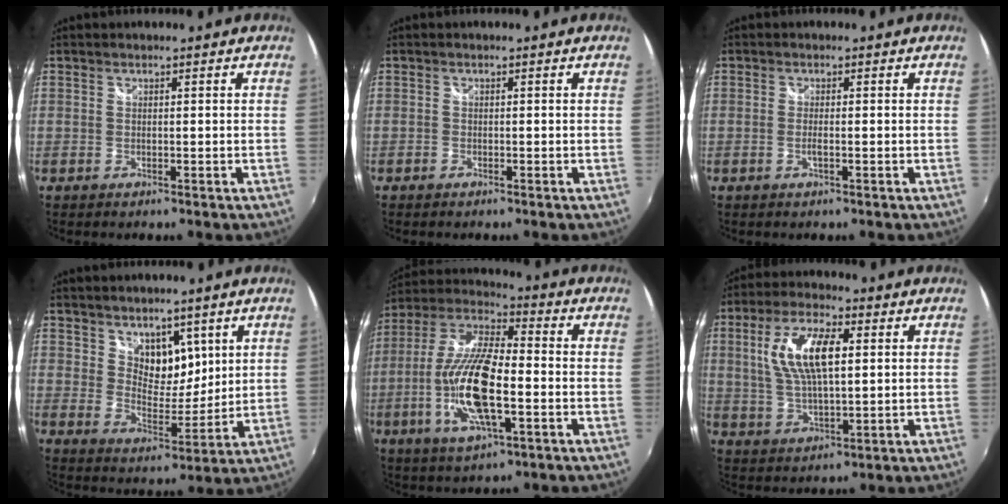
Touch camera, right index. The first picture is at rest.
{"total": 0.7, "force": [-0.6, 0.4, 0.1], "torque": [-0.005, -0.002, -0.015]}
{"total": 1.5, "force": [-0.4, 0.2, 1.4], "torque": [-0.029, -0.002, -0.008]}
{"total": 7.9, "force": [4.3, 5.3, 3.9], "torque": [-0.050, -0.008, 0.078]}
{"total": 17.2, "force": [-4.2, 5.6, 15.7], "torque": [-0.321, -0.009, -0.082]}
{"total": 12.0, "force": [2.7, 5.0, 10.6], "torque": [-0.208, 0.011, 0.054]}